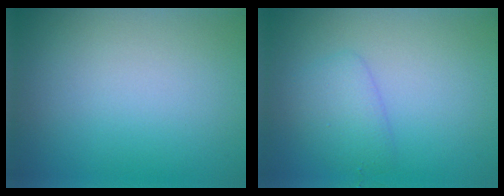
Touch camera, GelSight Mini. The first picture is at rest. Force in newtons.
{"total": 2.2, "press": 2.2, "slide": 0.2}